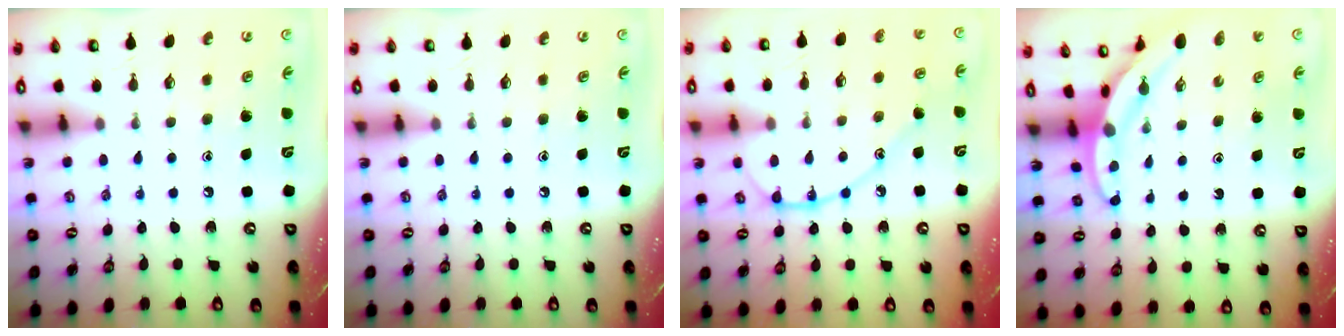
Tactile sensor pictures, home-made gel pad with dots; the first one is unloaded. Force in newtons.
{"total": 0.0}
{"total": 9.9, "press": 9.9, "slide": 0.2}
{"total": 3.6, "press": 3.6, "slide": 0.1}